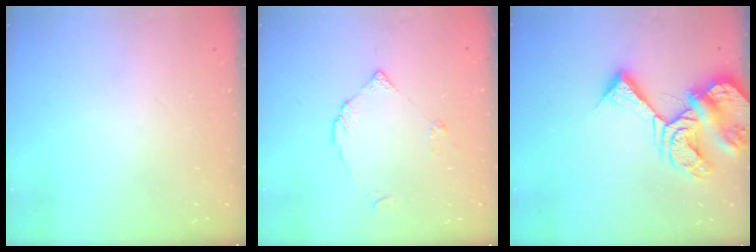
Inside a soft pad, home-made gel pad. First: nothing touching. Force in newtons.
{"total": 3.1, "press": 3.1, "slide": 0.2}
{"total": 14.0, "press": 13.9, "slide": 1.7}